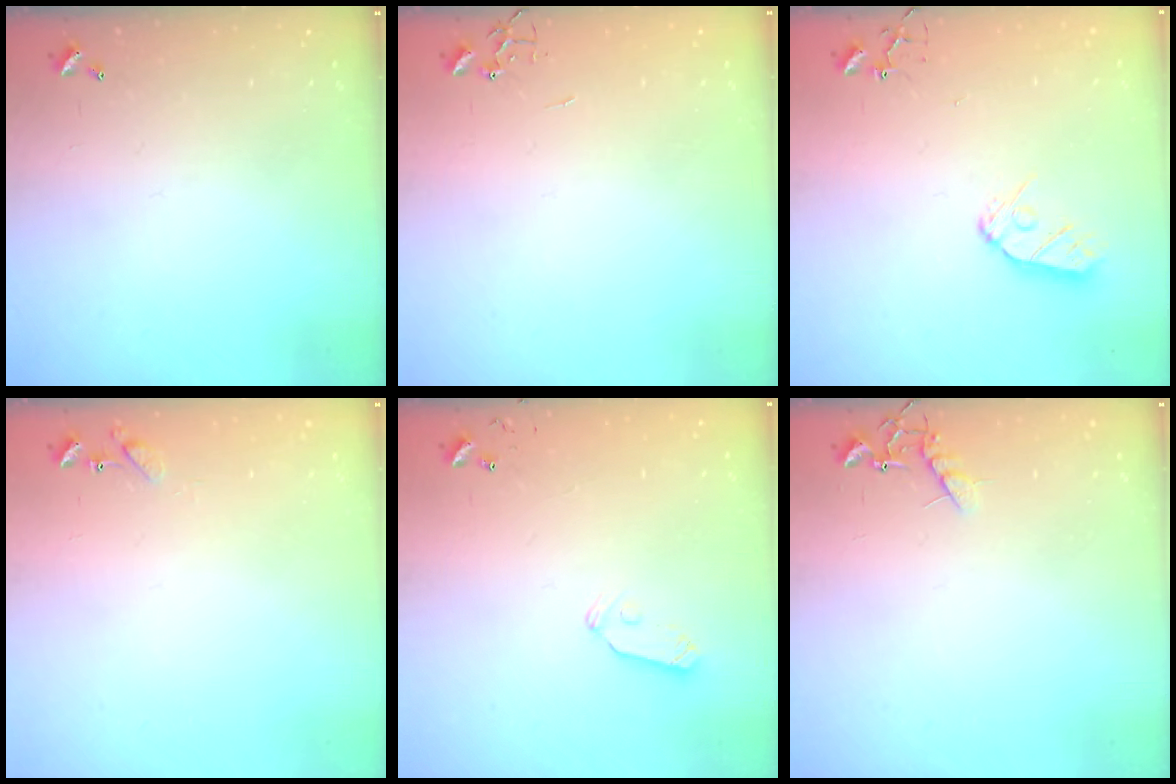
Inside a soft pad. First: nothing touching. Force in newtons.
{"total": 0.0}
{"total": 8.6, "press": 8.5, "slide": 0.7}
{"total": 6.7, "press": 6.6, "slide": 0.8}
{"total": 5.3, "press": 5.3, "slide": 0.1}
{"total": 6.8, "press": 6.8, "slide": 0.3}